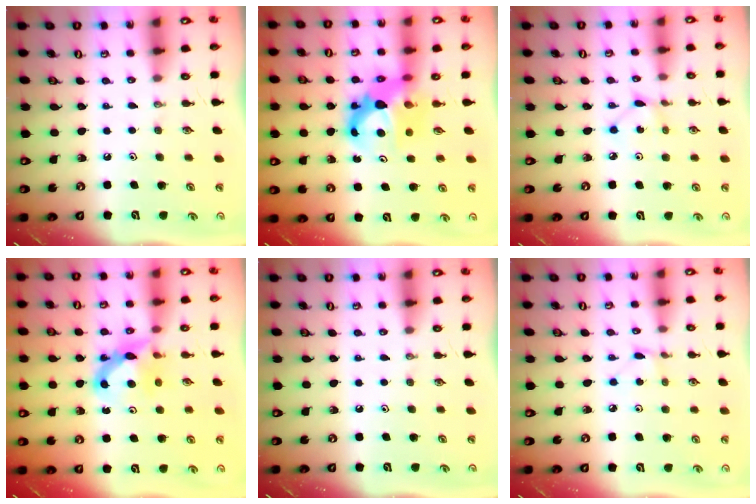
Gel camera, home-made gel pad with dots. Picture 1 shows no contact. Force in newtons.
{"total": 9.6, "press": 9.6, "slide": 1.1}
{"total": 2.8, "press": 2.7, "slide": 0.3}
{"total": 7.7, "press": 7.6, "slide": 0.8}
{"total": 0.0}
{"total": 1.3, "press": 1.2, "slide": 0.1}